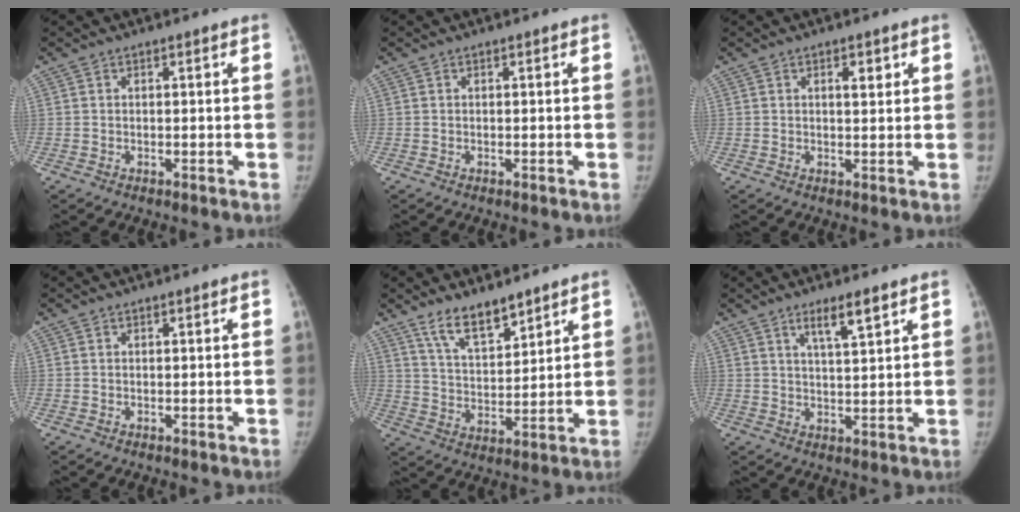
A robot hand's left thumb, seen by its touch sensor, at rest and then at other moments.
{"total": 0.0}
{"total": 2.5, "force": [1.1, 1.1, 1.9], "torque": [-0.019, -0.004, 0.017]}
{"total": 0.0}
{"total": 8.8, "force": [6.8, 3.1, 4.7], "torque": [-0.059, -0.050, 0.131]}
{"total": 5.2, "force": [3.3, 0.8, 3.9], "torque": [-0.065, -0.022, 0.060]}